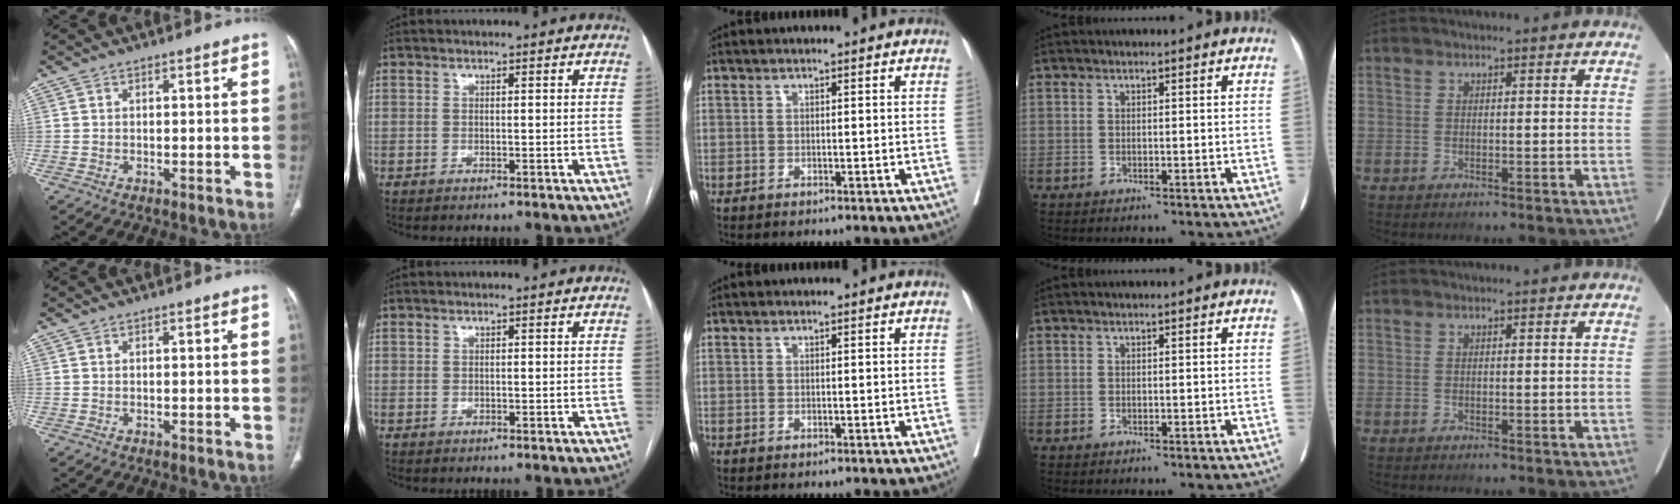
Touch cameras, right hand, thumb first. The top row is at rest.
{}